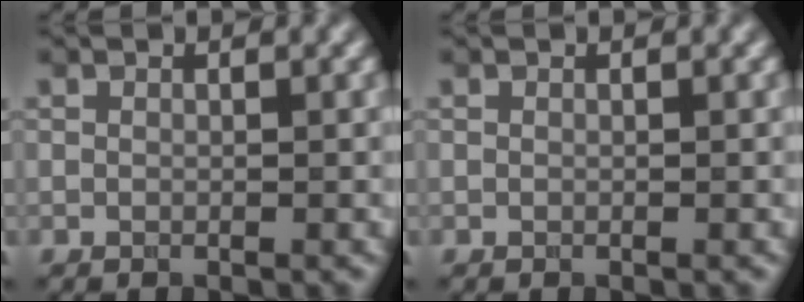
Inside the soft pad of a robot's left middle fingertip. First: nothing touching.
{"total": 0.0}